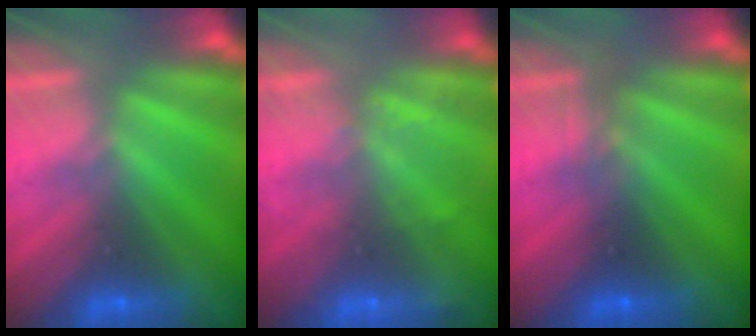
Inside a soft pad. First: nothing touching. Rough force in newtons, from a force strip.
{"total": 2.3}
{"total": 2.3}